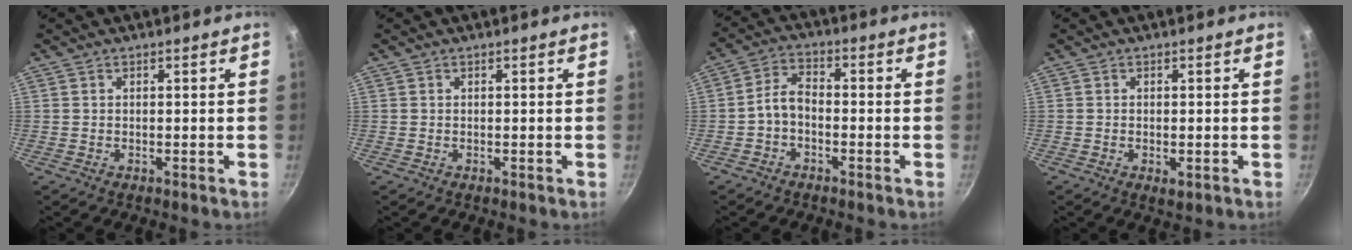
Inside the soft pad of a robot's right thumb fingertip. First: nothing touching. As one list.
[{"total": 0.0}, {"total": 4.6, "force": [-1.8, 2.7, 3.2], "torque": [-0.060, 0.032, -0.040]}, {"total": 1.9, "force": [-0.5, 0.9, 1.6], "torque": [-0.026, -0.006, -0.006]}]